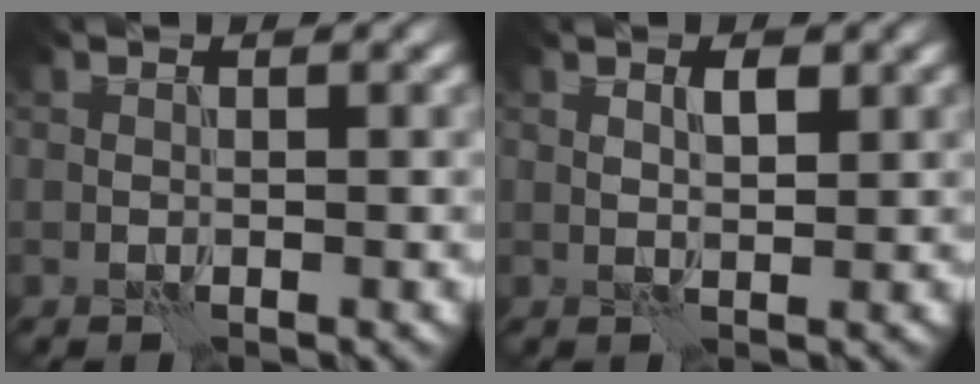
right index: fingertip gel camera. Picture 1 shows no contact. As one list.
[{"total": 1.6, "force": [0.7, 0.6, 1.3], "torque": [-0.024, -0.001, 0.012]}]